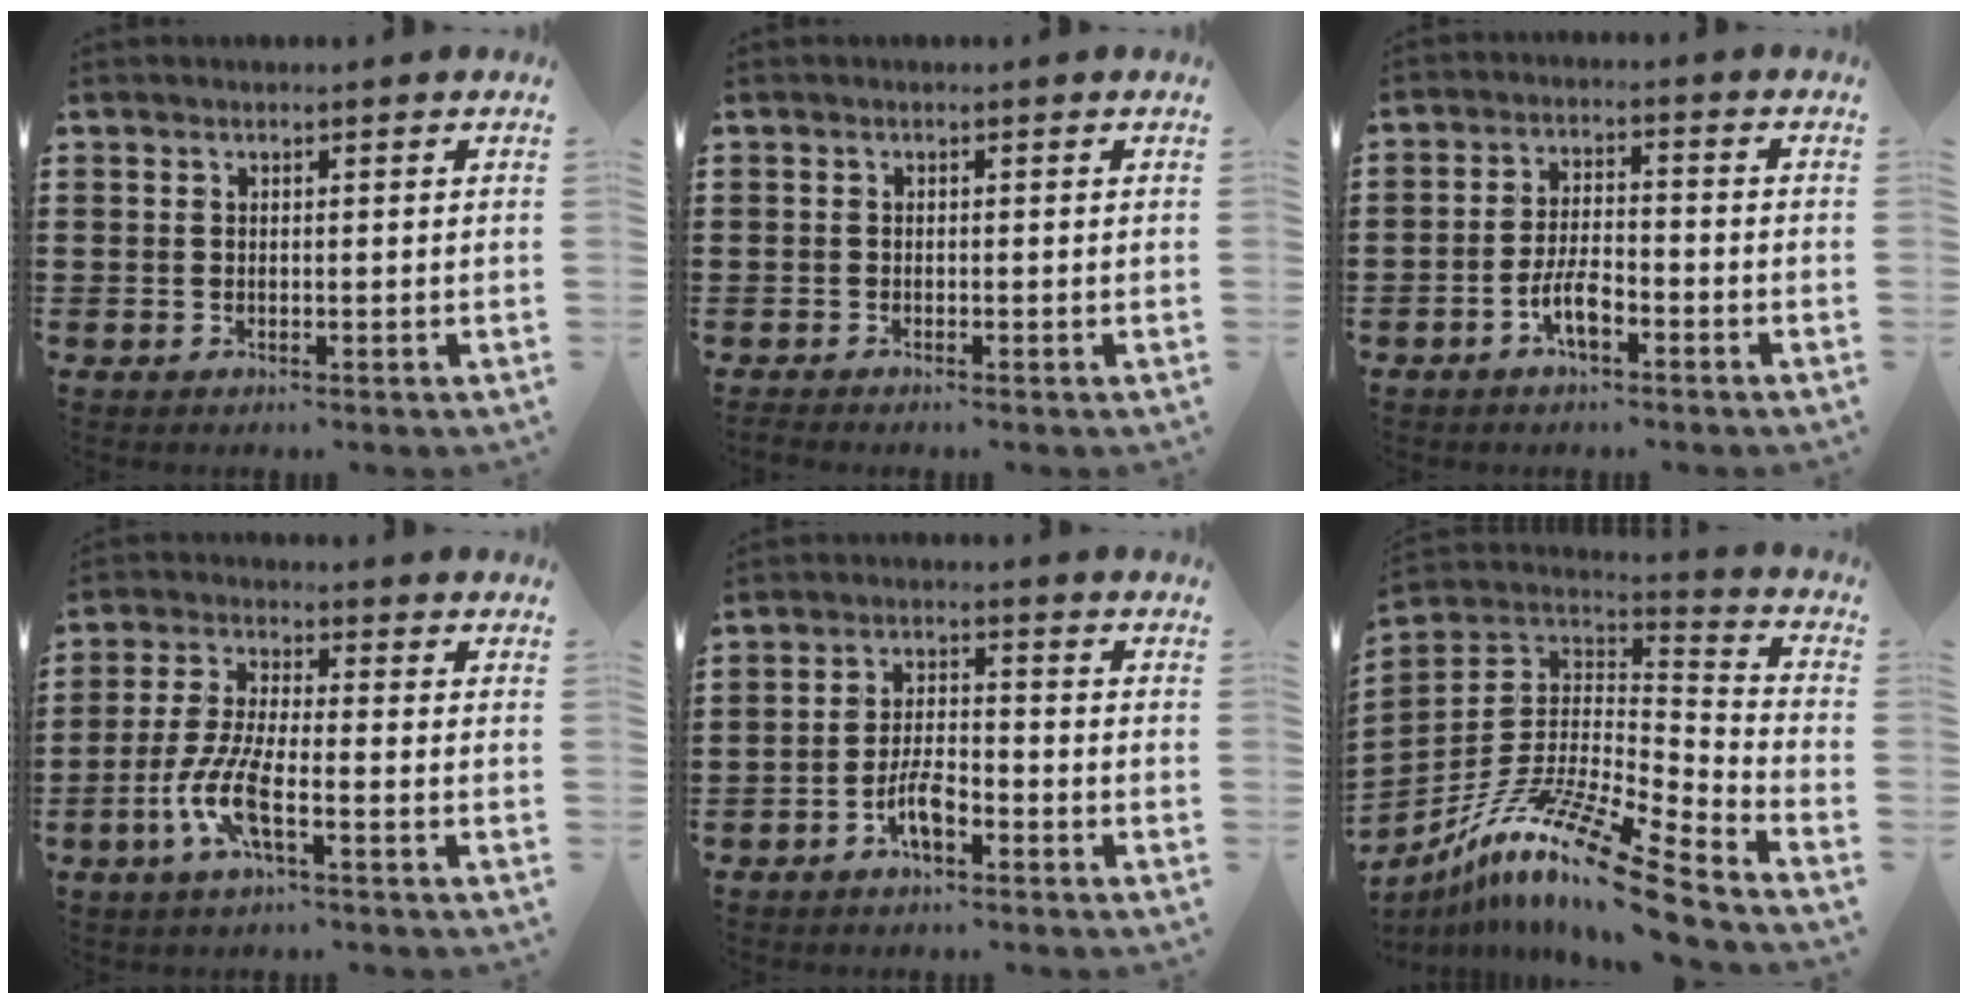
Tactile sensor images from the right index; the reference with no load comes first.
{"total": 0.6, "force": [-0.6, 0.0, 0.1], "torque": [-0.003, -0.002, -0.013]}
{"total": 5.0, "force": [-2.7, 1.9, 3.8], "torque": [-0.092, 0.002, -0.057]}
{"total": 7.5, "force": [-3.4, 1.7, 6.4], "torque": [-0.152, -0.013, -0.071]}
{"total": 5.0, "force": [-2.9, 1.8, 3.7], "torque": [-0.089, 0.003, -0.061]}
{"total": 15.0, "force": [-10.5, 2.2, 10.4], "torque": [-0.199, 0.019, -0.200]}